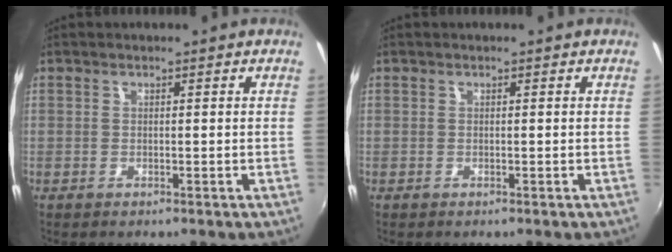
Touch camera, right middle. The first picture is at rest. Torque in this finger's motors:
{"motor_torque": [0.10, -0.29, 0.04, 0.00]}